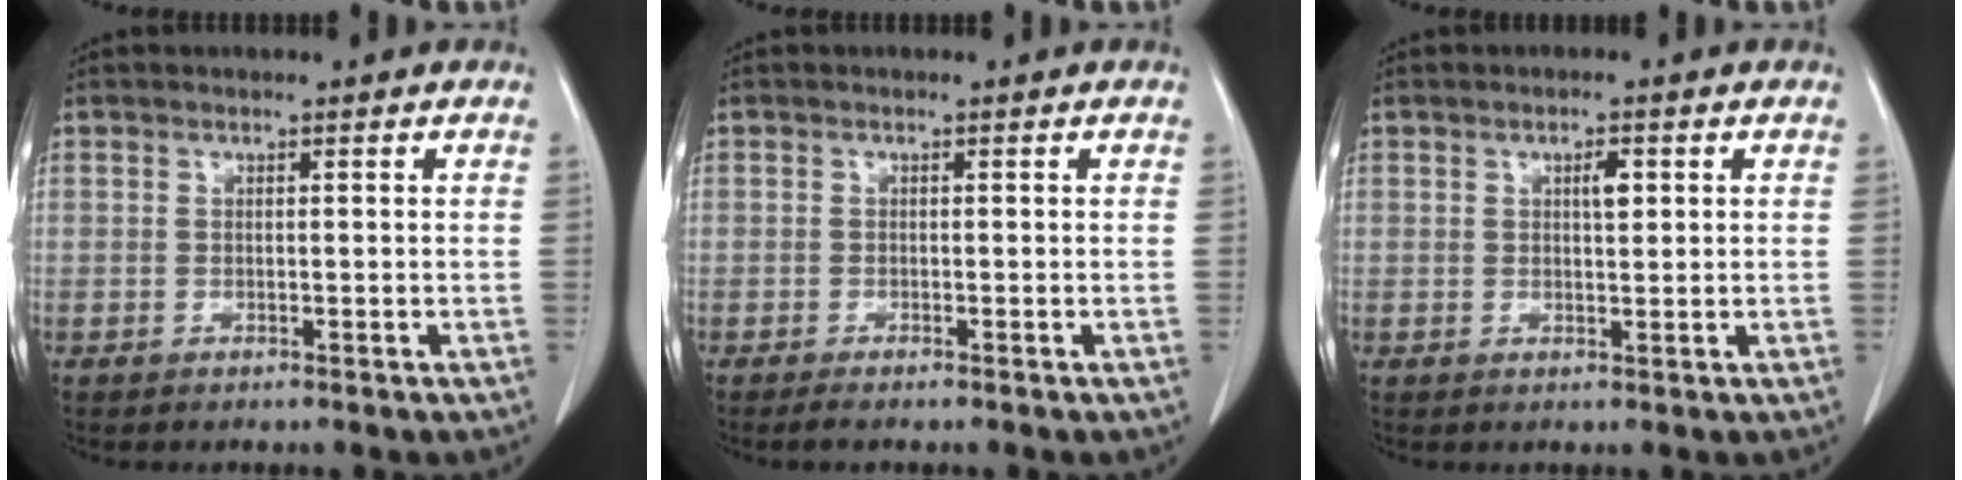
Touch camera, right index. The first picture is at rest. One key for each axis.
{"total": 1.2, "fx": -1.0, "fy": -0.3, "fz": 0.7, "tx": -0.015, "ty": -0.005, "tz": -0.016}
{"total": 2.2, "fx": 0.7, "fy": 0.7, "fz": 1.9, "tx": -0.033, "ty": -0.001, "tz": 0.013}